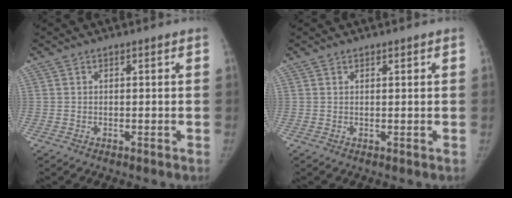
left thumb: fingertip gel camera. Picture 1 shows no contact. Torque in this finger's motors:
{"motor_torque": [-0.24, -0.08, -0.25, 0.17, -0.02]}